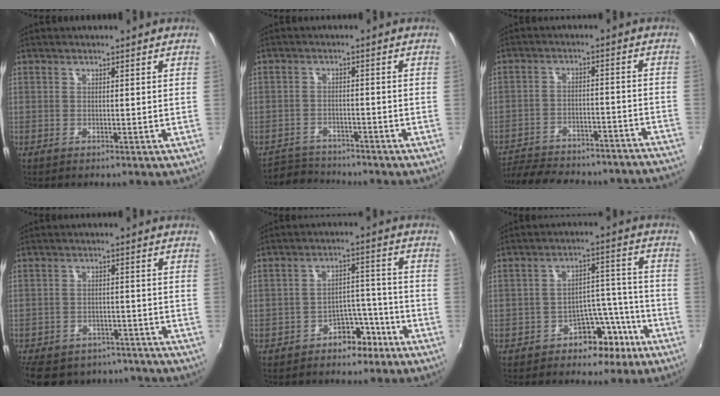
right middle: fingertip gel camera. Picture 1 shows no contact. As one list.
[{"total": 5.5, "force": [-5.1, 2.1, 0.1], "torque": [-0.020, 0.014, -0.091]}, {"total": 24.3, "force": [-21.7, 5.9, 9.0], "torque": [-0.182, 0.002, -0.277]}, {"total": 18.0, "force": [-14.4, 8.5, 6.7], "torque": [-0.163, 0.007, -0.190]}, {"total": 7.4, "force": [-5.2, 4.6, 2.6], "torque": [-0.032, 0.043, -0.064]}, {"total": 8.7, "force": [-6.0, 5.4, 3.4], "torque": [-0.034, 0.048, -0.075]}]